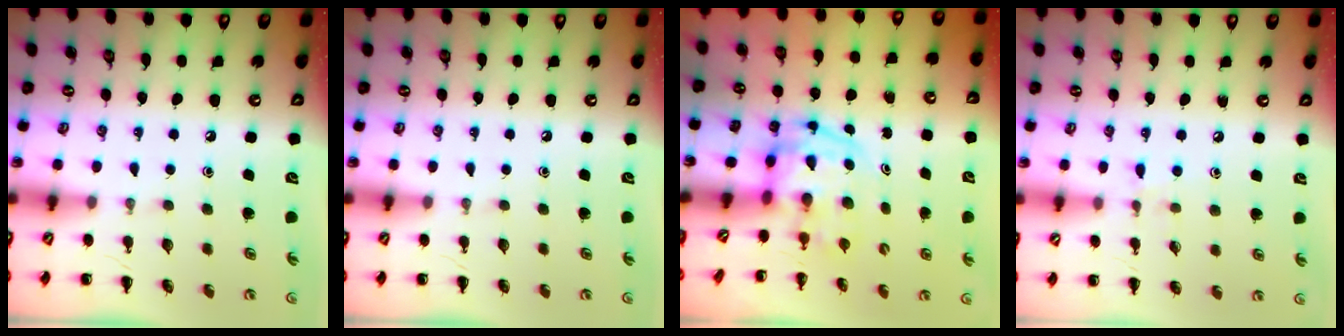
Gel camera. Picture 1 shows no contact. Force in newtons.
{"total": 0.0}
{"total": 3.6, "press": 3.6, "slide": 0.6}
{"total": 6.0, "press": 5.6, "slide": 2.2}